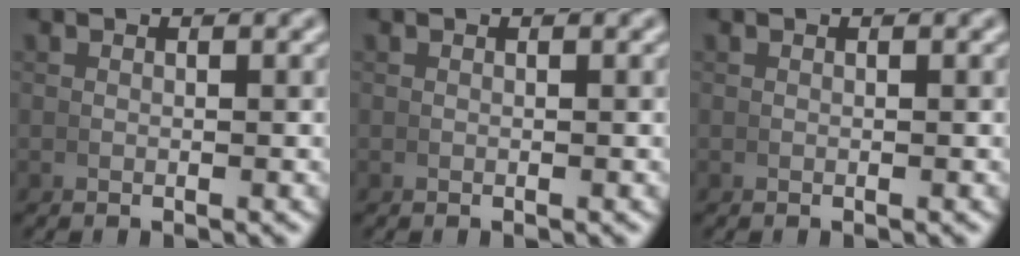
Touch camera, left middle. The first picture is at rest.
{"total": 0.0}
{"total": 0.0}